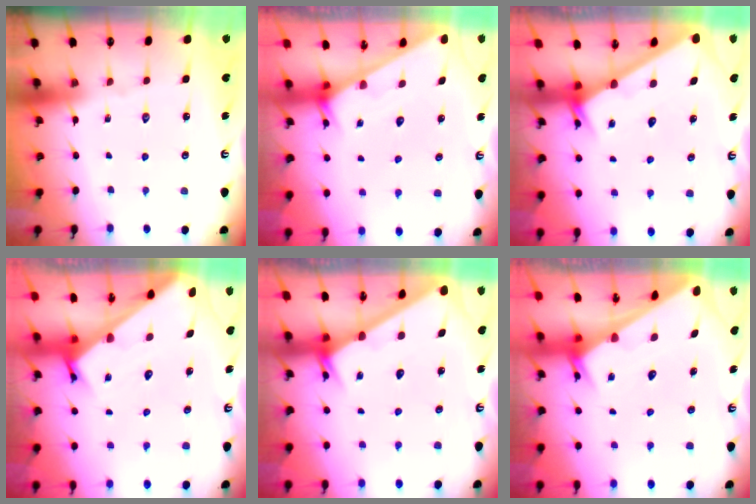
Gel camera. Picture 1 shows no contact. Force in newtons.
{"total": 2.0, "press": 2.0, "slide": 0.0}
{"total": 2.6, "press": 2.6, "slide": 0.0}
{"total": 2.2, "press": 2.2, "slide": 0.1}
{"total": 2.6, "press": 2.6, "slide": 0.0}
{"total": 3.4, "press": 3.4, "slide": 0.4}